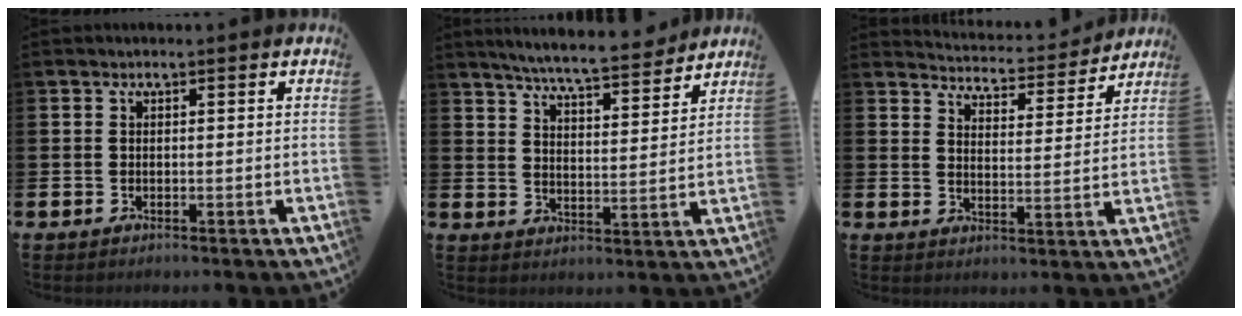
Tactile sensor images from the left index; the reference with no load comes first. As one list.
[{"total": 7.0, "force": [6.7, 0.3, 2.1], "torque": [-0.051, -0.047, 0.114]}, {"total": 4.7, "force": [4.7, 0.5, 0.2], "torque": [-0.022, -0.039, 0.077]}]